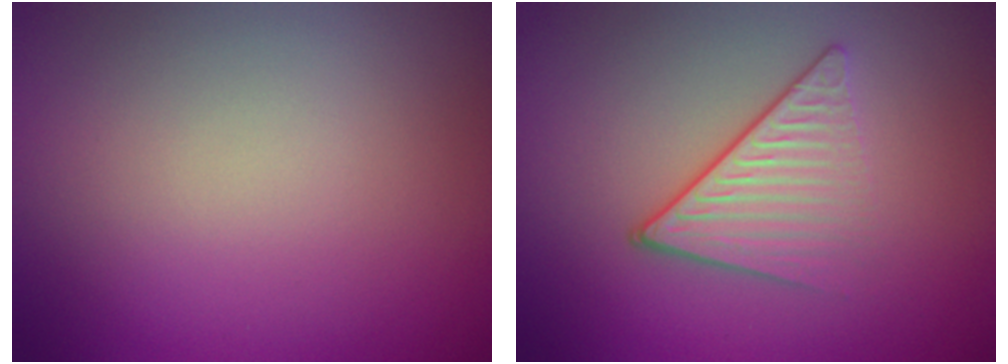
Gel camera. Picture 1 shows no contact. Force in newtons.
{"total": 4.1, "press": 2.8, "slide": 3.1}